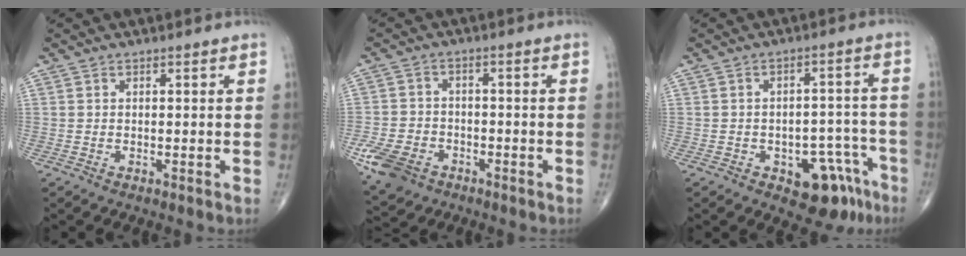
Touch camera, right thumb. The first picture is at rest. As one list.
[{"total": 9.2, "force": [-4.6, 6.7, 4.4], "torque": [-0.088, 0.018, -0.077]}, {"total": 10.4, "force": [-5.6, 5.7, 6.7], "torque": [-0.046, 0.047, -0.065]}]